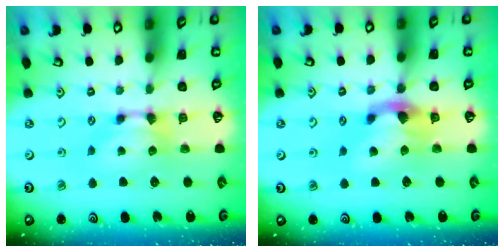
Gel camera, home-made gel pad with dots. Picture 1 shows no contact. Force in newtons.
{"total": 3.7, "press": 3.1, "slide": 2.0}